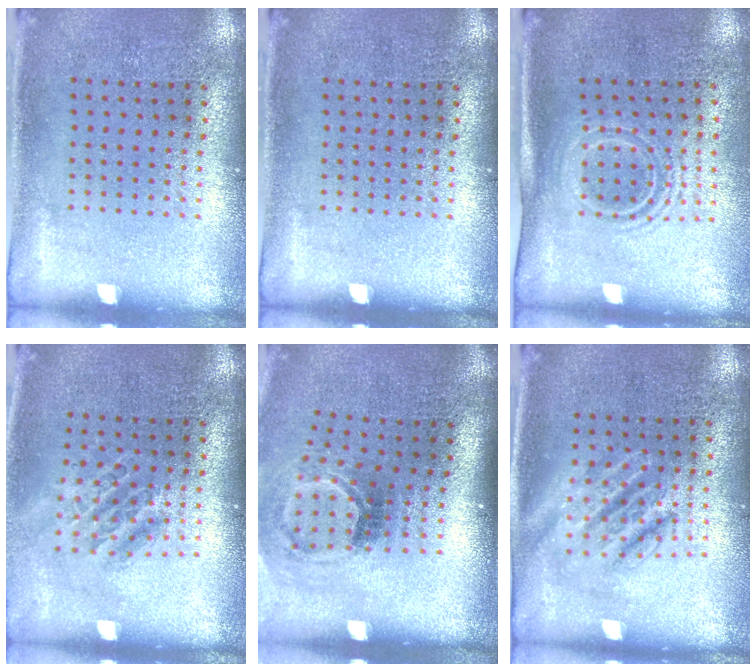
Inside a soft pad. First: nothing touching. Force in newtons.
{"total": 0.0}
{"total": 1.5, "press": 1.1, "slide": 1.0}
{"total": 1.4, "press": 1.2, "slide": 0.8}
{"total": 1.9, "press": 1.2, "slide": 1.5}
{"total": 1.7, "press": 1.7, "slide": 0.3}